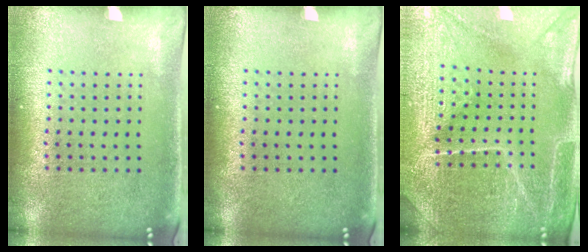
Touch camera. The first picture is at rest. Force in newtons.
{"total": 0.0}
{"total": 4.3, "press": 4.2, "slide": 1.0}